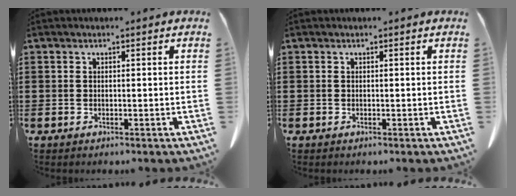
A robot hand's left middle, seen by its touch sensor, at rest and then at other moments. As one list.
[{"total": 0.0}]